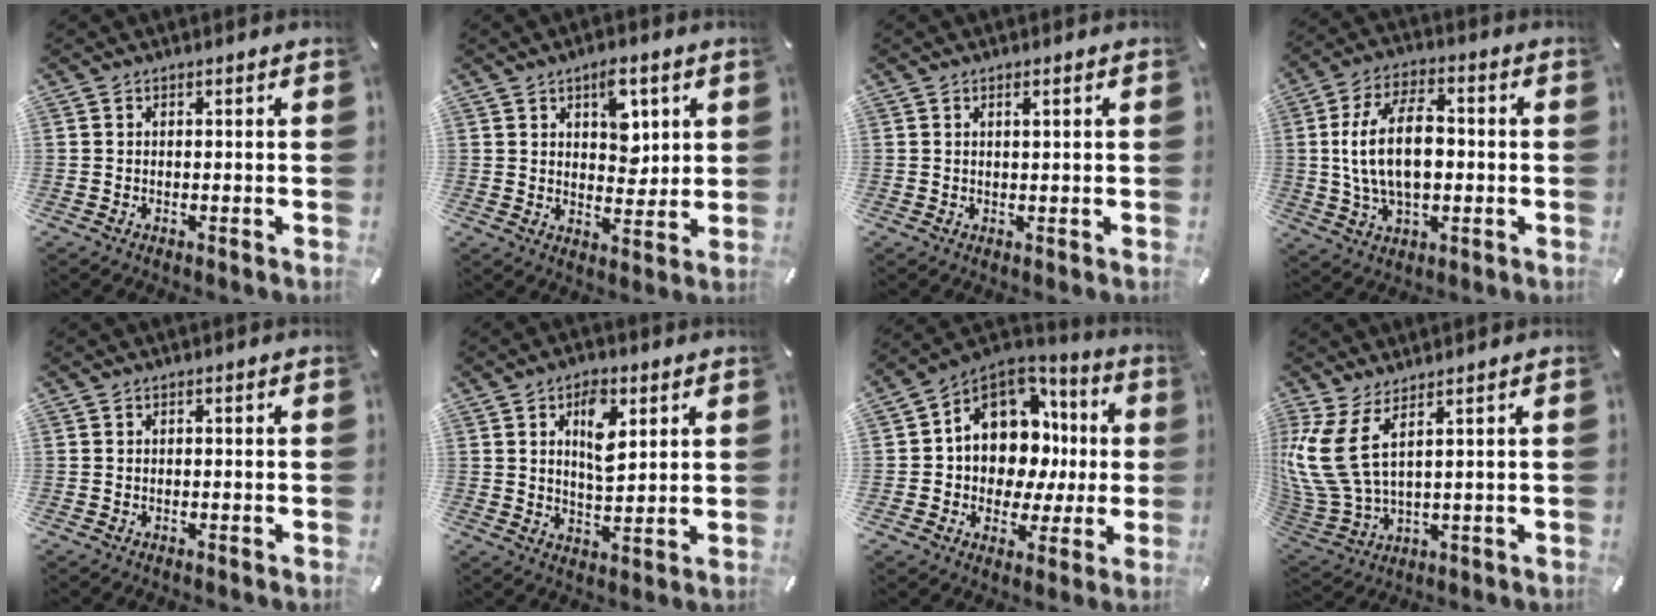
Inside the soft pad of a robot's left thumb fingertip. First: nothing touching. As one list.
[{"total": 7.6, "force": [3.5, 4.9, 4.7], "torque": [-0.049, -0.016, 0.054]}, {"total": 1.0, "force": [0.5, 0.1, 0.9], "torque": [-0.017, 0.000, 0.007]}, {"total": 15.1, "force": [0.2, 9.0, 12.1], "torque": [-0.236, 0.008, 0.003]}, {"total": 0.0}, {"total": 8.8, "force": [3.6, 4.9, 6.3], "torque": [-0.096, -0.004, 0.058]}, {"total": 12.6, "force": [2.6, 10.7, 6.3], "torque": [-0.097, -0.035, 0.054]}, {"total": 11.4, "force": [4.7, 5.2, 9.0], "torque": [-0.231, -0.038, 0.085]}]